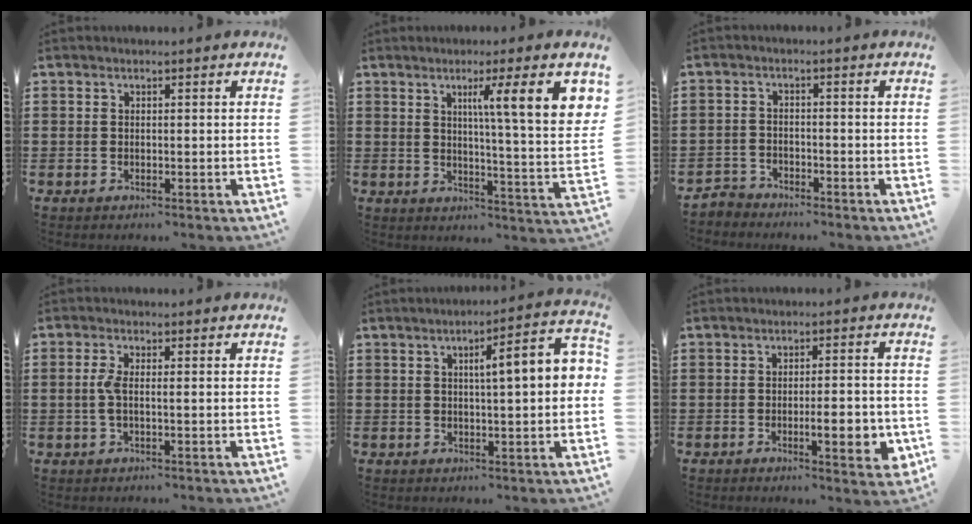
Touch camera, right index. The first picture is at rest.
{"total": 10.5, "force": [4.3, 0.5, 9.6], "torque": [-0.164, -0.010, 0.063]}
{"total": 2.3, "force": [-2.2, 0.6, -0.1], "torque": [-0.007, -0.001, -0.047]}
{"total": 2.6, "force": [-0.1, 0.6, 2.5], "torque": [-0.064, -0.006, -0.008]}
{"total": 6.9, "force": [1.0, 0.8, 6.7], "torque": [-0.110, -0.006, 0.007]}
{"total": 5.9, "force": [-1.7, 1.4, 5.5], "torque": [-0.072, -0.008, -0.030]}